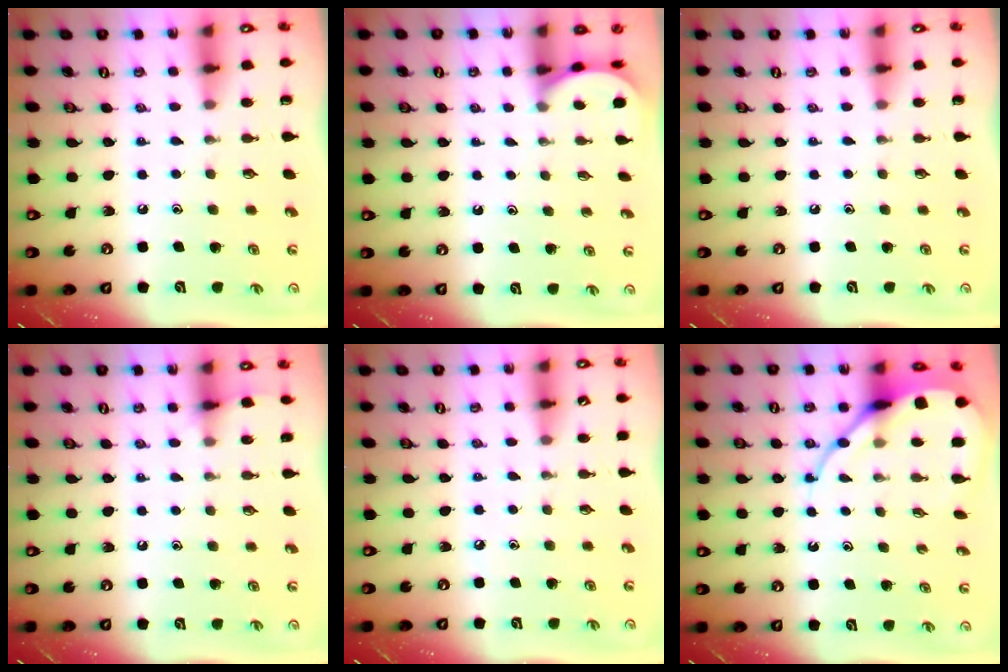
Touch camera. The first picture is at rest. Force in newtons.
{"total": 2.0, "press": 2.0, "slide": 0.2}
{"total": 0.0}
{"total": 5.3, "press": 5.3, "slide": 0.7}
{"total": 2.3, "press": 2.3, "slide": 0.4}
{"total": 9.5, "press": 9.4, "slide": 1.0}